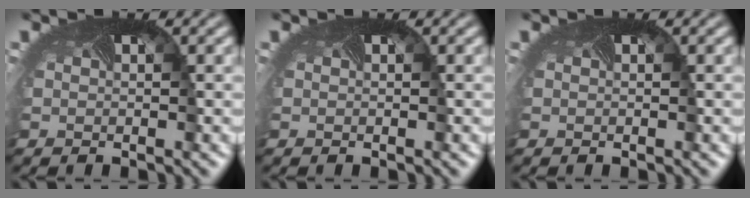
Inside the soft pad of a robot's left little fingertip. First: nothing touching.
{"total": 0.0}
{"total": 0.0}